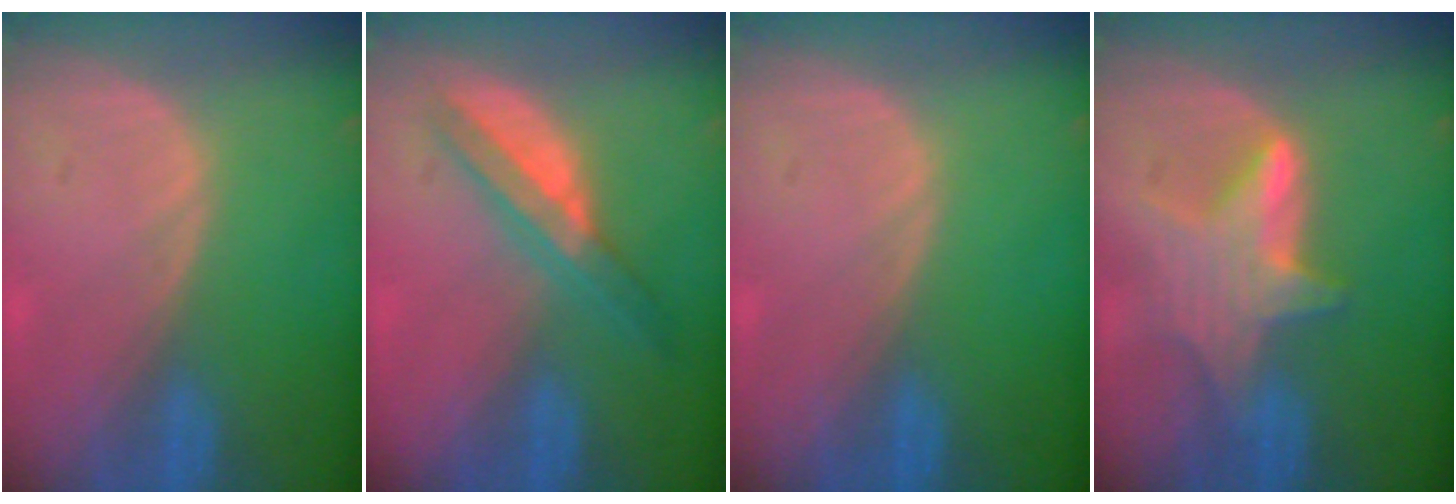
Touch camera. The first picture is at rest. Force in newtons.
{"total": 5.7, "press": 5.3, "slide": 2.0}
{"total": 0.0}
{"total": 6.6, "press": 6.6, "slide": 0.2}